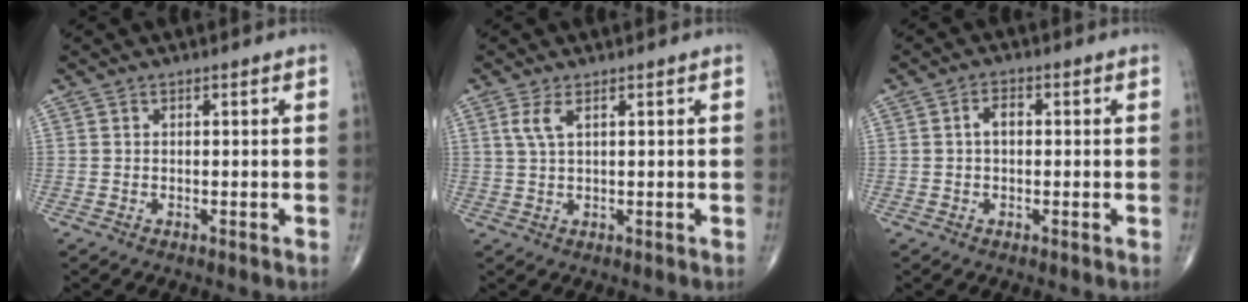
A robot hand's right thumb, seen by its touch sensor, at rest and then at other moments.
{"total": 2.6, "force": [1.2, 0.8, 2.2], "torque": [-0.056, 0.005, 0.031]}
{"total": 2.6, "force": [0.1, 1.6, 2.0], "torque": [-0.029, 0.011, -0.003]}